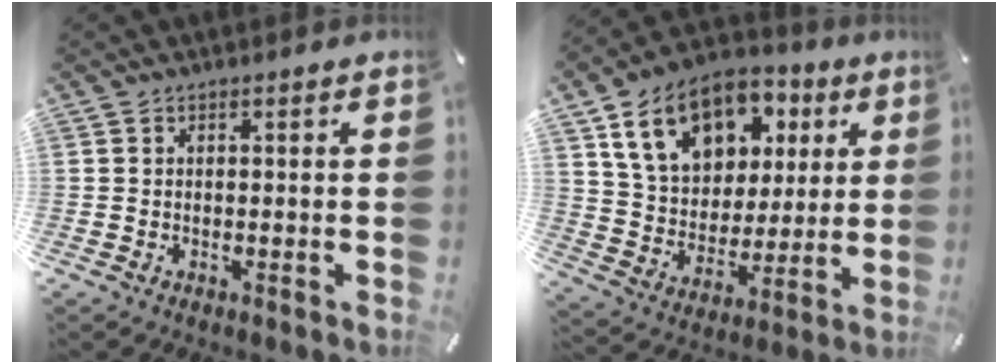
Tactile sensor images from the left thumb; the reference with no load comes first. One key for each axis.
{"total": 16.9, "fx": 8.0, "fy": 12.5, "fz": 8.0, "tx": -0.146, "ty": -0.021, "tz": 0.152}